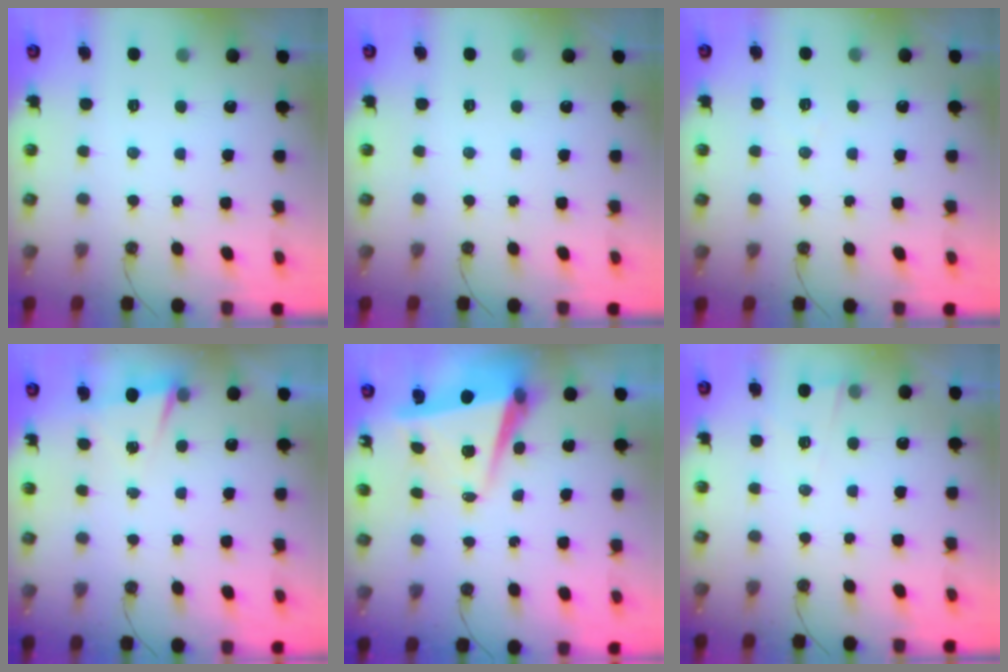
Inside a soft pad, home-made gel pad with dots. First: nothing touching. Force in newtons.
{"total": 0.0}
{"total": 6.0, "press": 4.4, "slide": 4.2}
{"total": 2.7, "press": 1.5, "slide": 2.2}
{"total": 7.3, "press": 7.2, "slide": 1.3}
{"total": 3.0, "press": 2.8, "slide": 1.1}